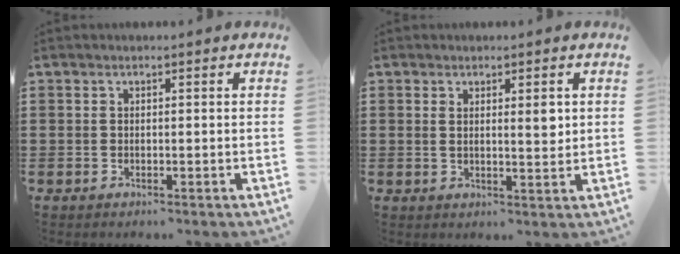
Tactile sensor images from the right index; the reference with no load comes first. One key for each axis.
{"total": 3.1, "fx": 1.1, "fy": 0.8, "fz": 2.8, "tx": -0.039, "ty": -0.001, "tz": 0.013}